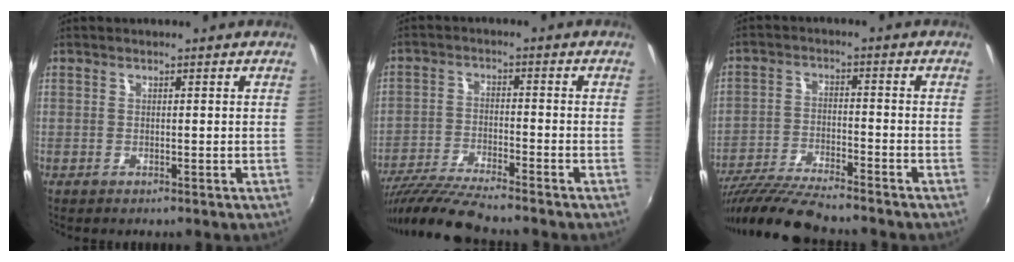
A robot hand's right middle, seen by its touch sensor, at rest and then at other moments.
{"total": 10.7, "force": [-9.6, 0.0, 4.7], "torque": [-0.112, -0.020, -0.183]}
{"total": 12.5, "force": [-11.1, 1.0, 5.6], "torque": [-0.130, -0.025, -0.206]}